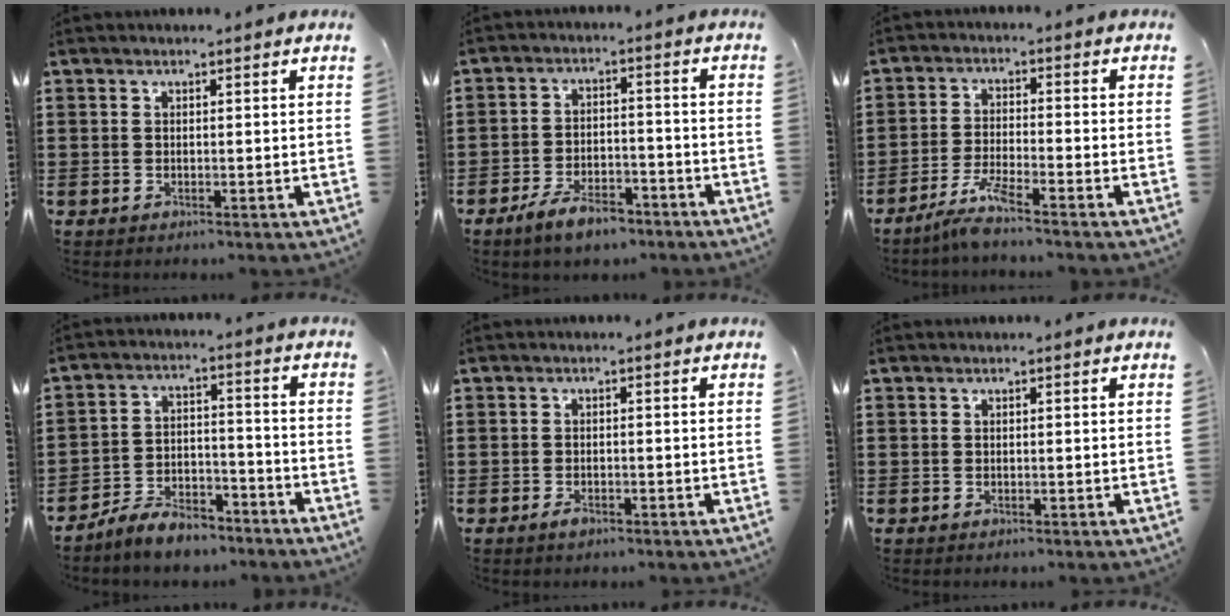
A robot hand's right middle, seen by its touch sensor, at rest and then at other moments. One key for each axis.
{"total": 6.0, "fx": -4.8, "fy": 1.9, "fz": 2.9, "tx": -0.066, "ty": 0.004, "tz": -0.093}
{"total": 4.7, "fx": -3.7, "fy": 0.0, "fz": 2.9, "tx": -0.064, "ty": -0.008, "tz": -0.071}
{"total": 6.6, "fx": -6.1, "fy": 1.6, "fz": 1.9, "tx": -0.039, "ty": 0.012, "tz": -0.119}
{"total": 1.2, "fx": -0.9, "fy": 0.4, "fz": 0.7, "tx": -0.015, "ty": -0.004, "tz": -0.016}
{"total": 0.0}